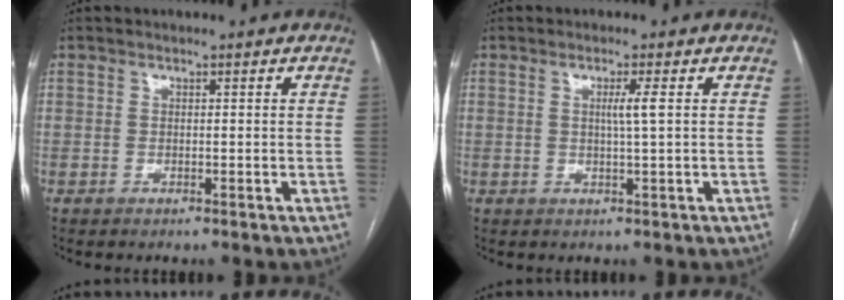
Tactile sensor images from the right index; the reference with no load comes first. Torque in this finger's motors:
{"motor_torque": [0.41, -0.24, -0.01, 0.06]}